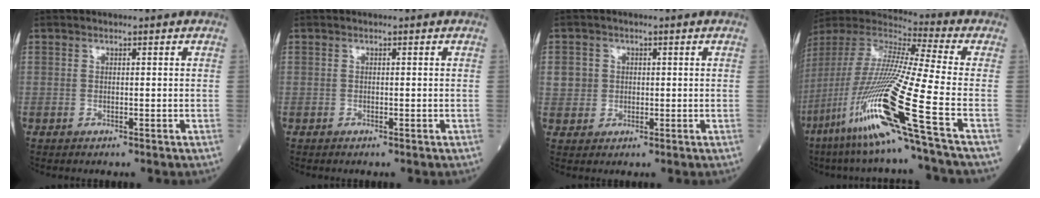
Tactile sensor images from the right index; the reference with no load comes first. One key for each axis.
{"total": 0.0}
{"total": 4.7, "fx": 1.6, "fy": 4.2, "fz": 1.4, "tx": -0.034, "ty": 0.007, "tz": 0.044}
{"total": 24.4, "fx": -10.6, "fy": -1.1, "fz": 21.9, "tx": -0.455, "ty": -0.056, "tz": -0.212}